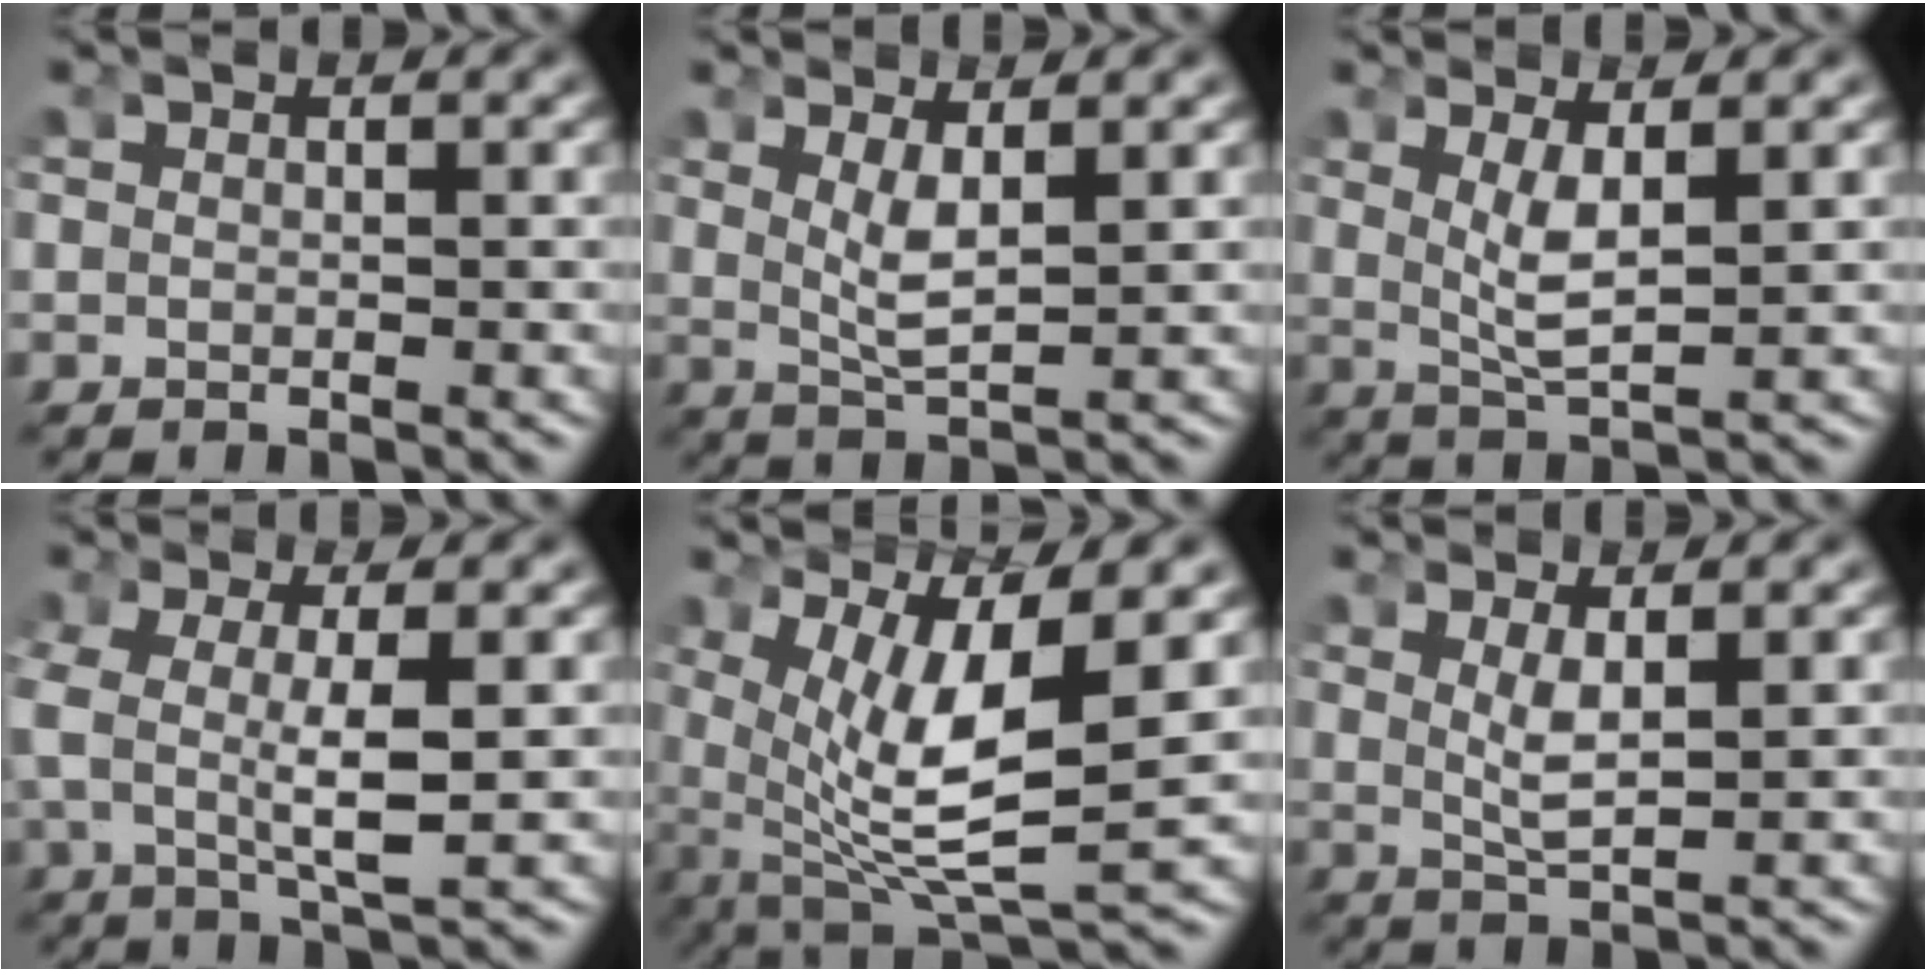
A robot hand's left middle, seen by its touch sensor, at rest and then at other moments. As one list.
[{"total": 3.4, "force": [0.9, 1.0, 3.1], "torque": [-0.065, -0.012, 0.021]}, {"total": 3.8, "force": [0.8, 1.1, 3.5], "torque": [-0.074, -0.013, 0.021]}, {"total": 4.9, "force": [0.7, 1.1, 4.7], "torque": [-0.092, -0.005, 0.014]}, {"total": 9.6, "force": [-0.5, 4.3, 8.6], "torque": [-0.162, -0.037, 0.014]}, {"total": 2.7, "force": [0.7, 0.4, 2.6], "torque": [-0.057, -0.013, 0.020]}]